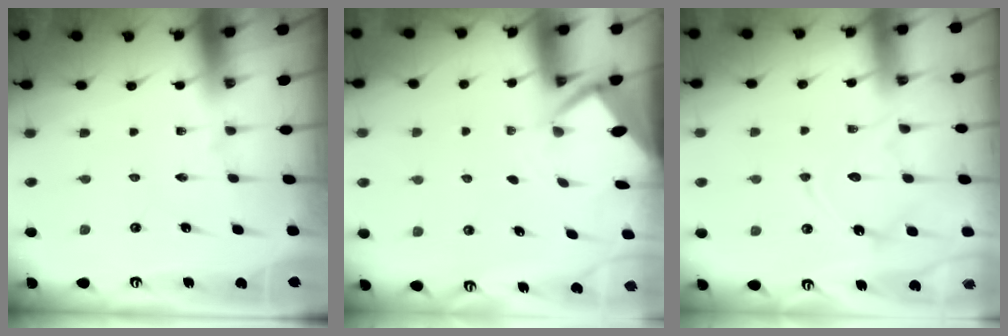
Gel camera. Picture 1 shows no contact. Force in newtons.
{"total": 2.8, "press": 2.7, "slide": 0.3}
{"total": 12.9, "press": 12.8, "slide": 1.2}